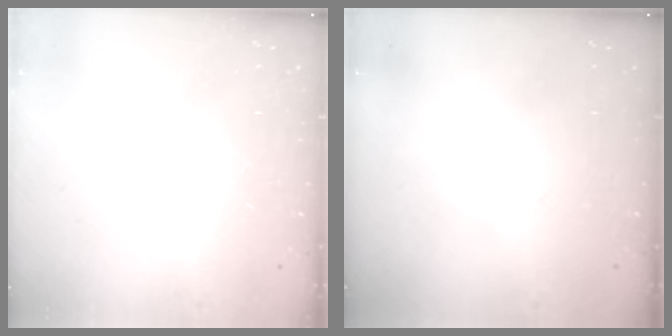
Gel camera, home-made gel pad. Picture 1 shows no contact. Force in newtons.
{"total": 0.0}